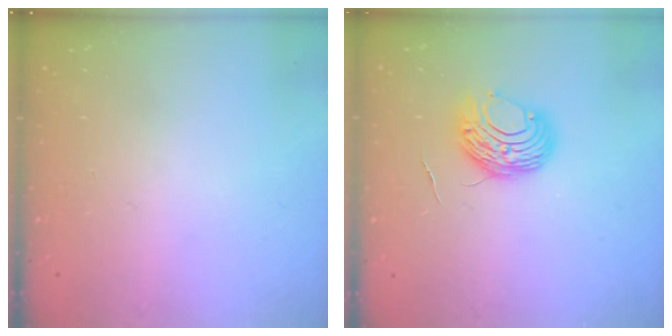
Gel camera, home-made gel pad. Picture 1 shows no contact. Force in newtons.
{"total": 9.4, "press": 9.3, "slide": 0.6}